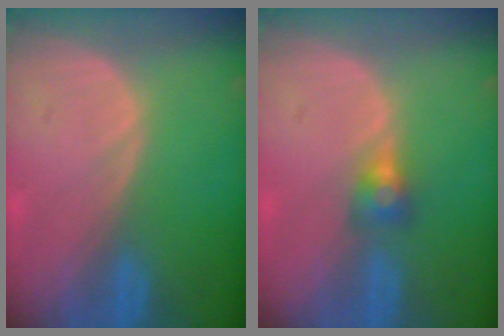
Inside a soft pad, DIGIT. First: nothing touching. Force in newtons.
{"total": 2.9, "press": 2.5, "slide": 1.5}